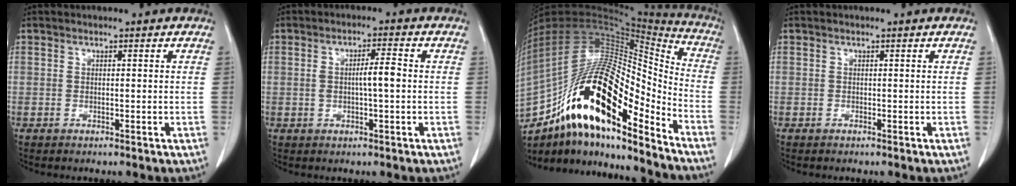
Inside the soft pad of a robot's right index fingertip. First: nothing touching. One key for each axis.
{"total": 3.9, "fx": 0.0, "fy": 0.5, "fz": 3.9, "tx": -0.067, "ty": 0.008, "tz": -0.001}
{"total": 27.4, "fx": -15.5, "fy": 7.3, "fz": 21.4, "tx": -0.396, "ty": 0.002, "tz": -0.266}
{"total": 0.0}